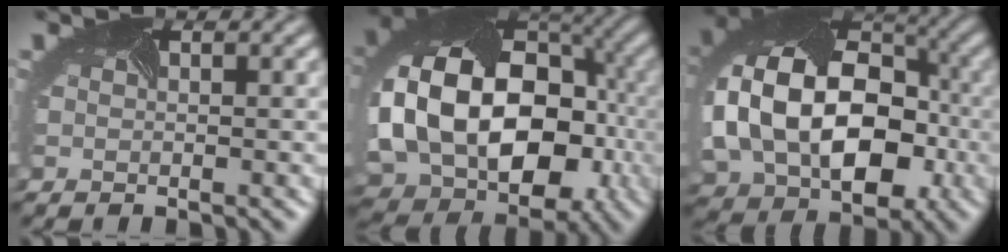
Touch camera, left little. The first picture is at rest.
{"total": 17.4, "force": [-1.5, 12.8, 11.7], "torque": [-0.209, -0.020, -0.004]}
{"total": 15.8, "force": [-0.9, 11.6, 10.8], "torque": [-0.189, -0.007, -0.007]}